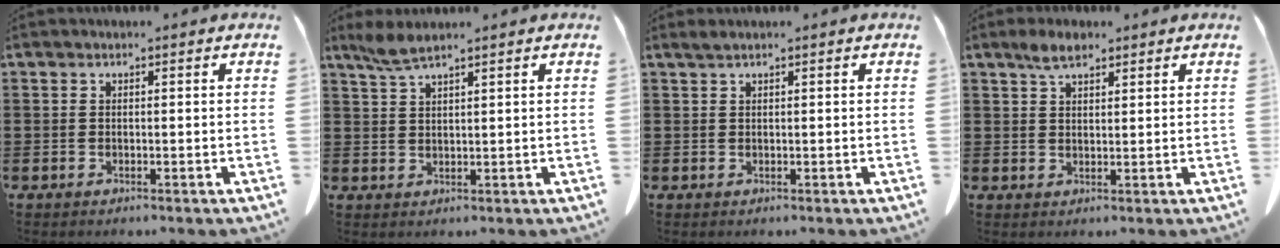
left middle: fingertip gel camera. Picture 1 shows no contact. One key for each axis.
{"total": 3.2, "fx": 2.5, "fy": 0.2, "fz": 2.0, "tx": -0.047, "ty": 0.000, "tz": 0.046}
{"total": 0.8, "fx": 0.6, "fy": -0.1, "fz": 0.6, "tx": -0.013, "ty": -0.002, "tz": 0.012}
{"total": 3.7, "fx": 2.7, "fy": 1.3, "fz": 2.2, "tx": -0.049, "ty": 0.003, "tz": 0.049}